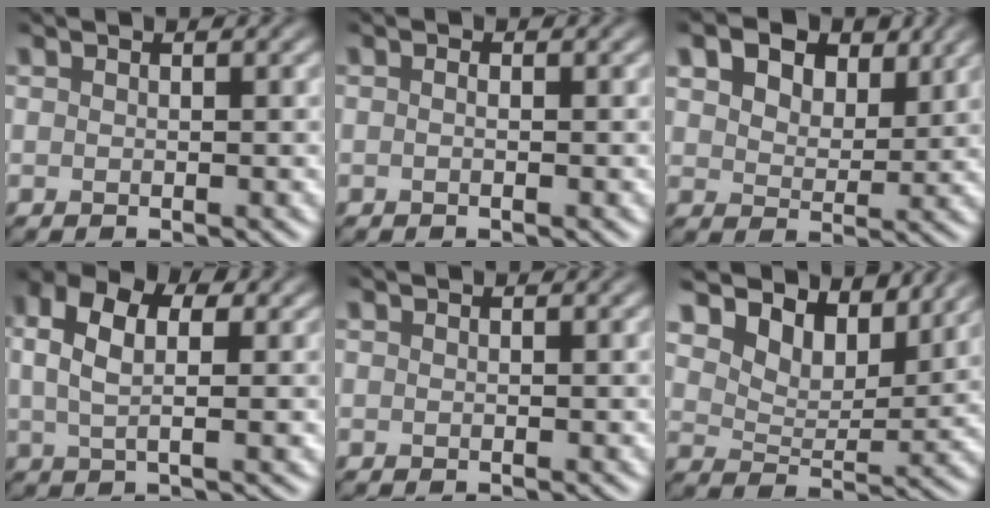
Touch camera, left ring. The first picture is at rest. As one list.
[{"total": 0.6, "force": [-0.1, 0.2, 0.5], "torque": [-0.008, -0.007, -0.005]}, {"total": 7.1, "force": [4.1, 4.0, 4.1], "torque": [-0.074, 0.013, 0.050]}, {"total": 5.8, "force": [1.7, 3.1, 4.6], "torque": [-0.091, 0.015, 0.016]}, {"total": 0.0}, {"total": 6.7, "force": [5.5, 2.9, 2.6], "torque": [-0.052, -0.005, 0.085]}]